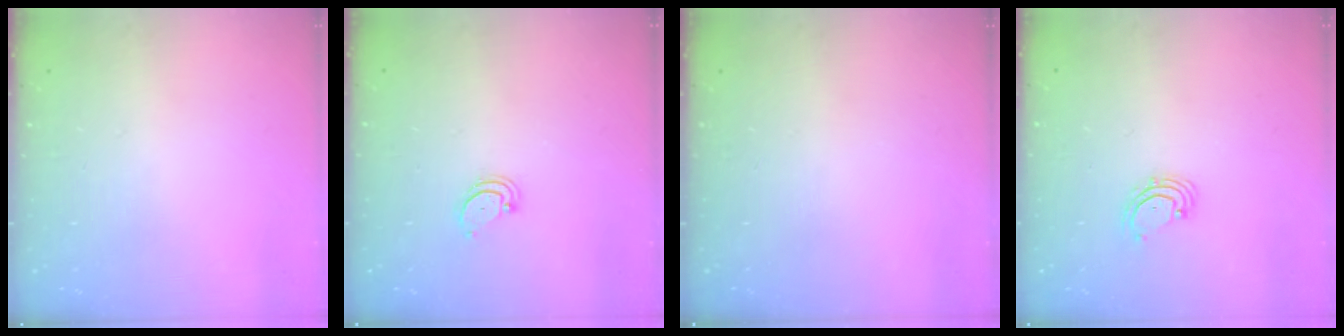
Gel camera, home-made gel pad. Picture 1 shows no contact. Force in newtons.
{"total": 2.2, "press": 2.2, "slide": 0.3}
{"total": 0.0}
{"total": 2.0, "press": 2.0, "slide": 0.4}